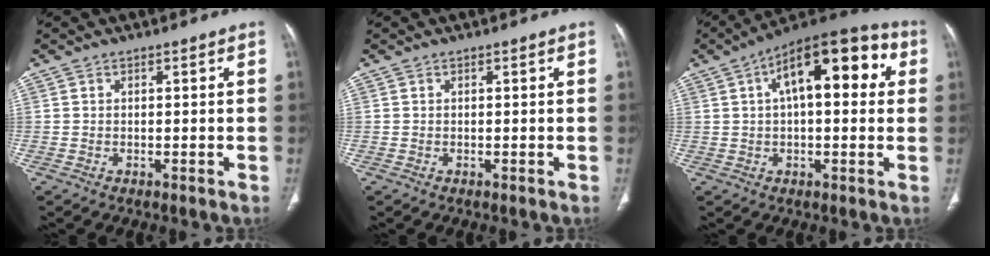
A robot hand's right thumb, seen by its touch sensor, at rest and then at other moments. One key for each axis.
{"total": 0.0}
{"total": 17.7, "fx": 4.8, "fy": 7.8, "fz": 15.1, "tx": -0.188, "ty": 0.033, "tz": 0.061}